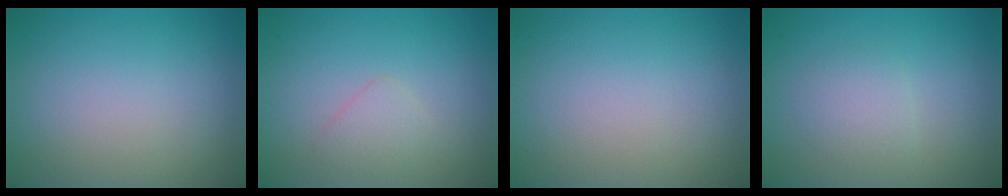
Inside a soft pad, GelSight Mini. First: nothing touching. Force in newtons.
{"total": 1.3, "press": 1.3, "slide": 0.1}
{"total": 0.0}
{"total": 1.7, "press": 1.7, "slide": 0.1}